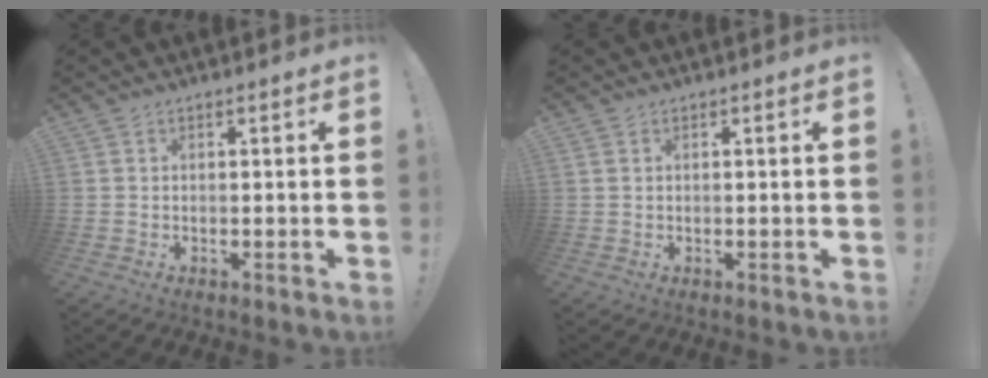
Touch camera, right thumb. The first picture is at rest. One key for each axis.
{"total": 0.6, "fx": 0.4, "fy": 0.2, "fz": 0.3, "tx": -0.007, "ty": 0.002, "tz": 0.008}